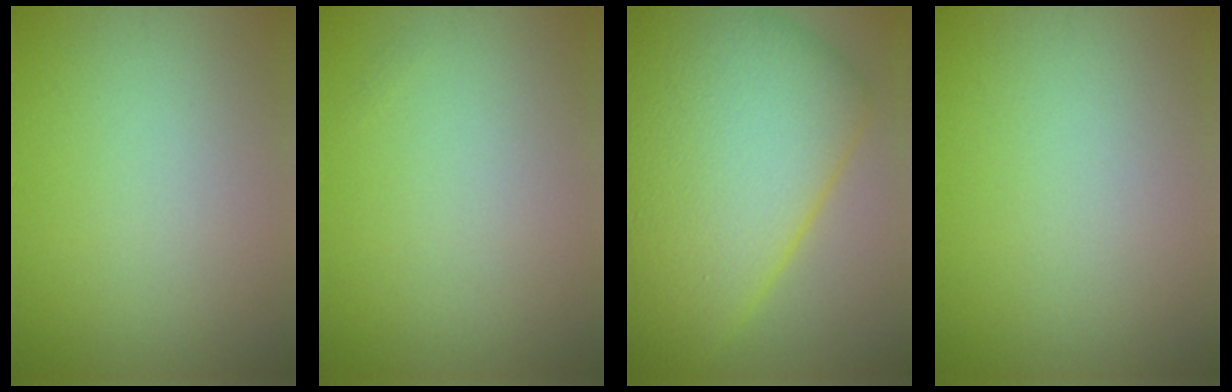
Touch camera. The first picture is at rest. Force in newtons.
{"total": 0.0}
{"total": 15.8, "press": 15.8, "slide": 0.1}
{"total": 0.0}